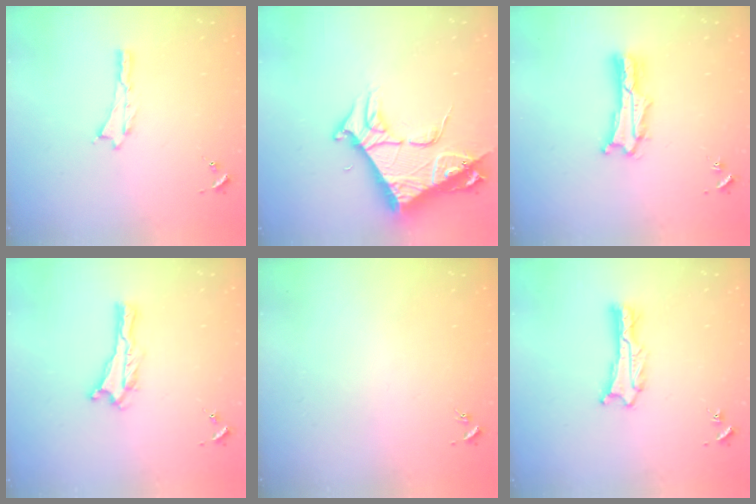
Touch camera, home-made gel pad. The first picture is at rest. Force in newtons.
{"total": 10.0, "press": 9.9, "slide": 1.3}
{"total": 2.0, "press": 2.0, "slide": 0.3}
{"total": 0.0}
{"total": 0.0}
{"total": 1.1, "press": 1.1, "slide": 0.2}